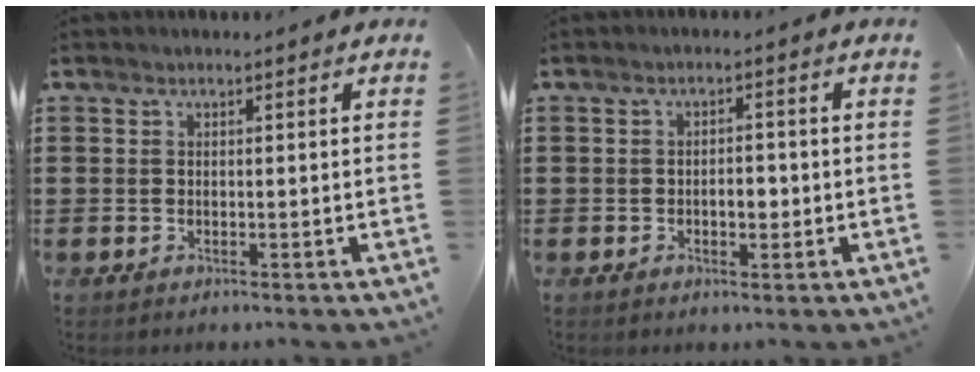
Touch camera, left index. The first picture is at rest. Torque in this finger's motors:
{"motor_torque": [0.06, 0.05, 0.07, 0.03]}